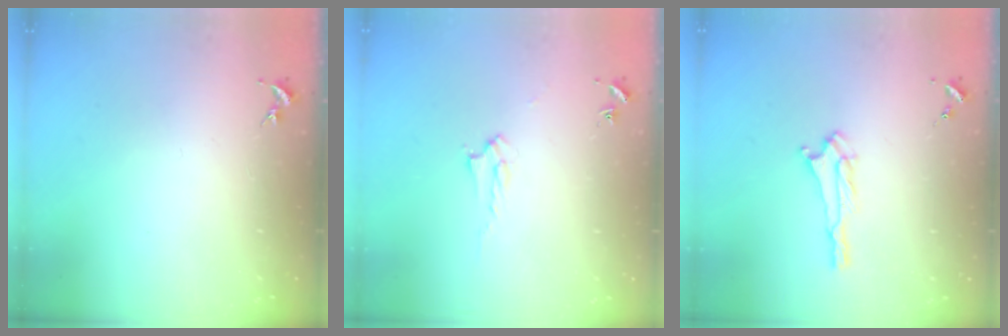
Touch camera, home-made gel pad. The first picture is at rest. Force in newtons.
{"total": 2.0, "press": 2.0, "slide": 0.2}
{"total": 1.9, "press": 1.9, "slide": 0.4}